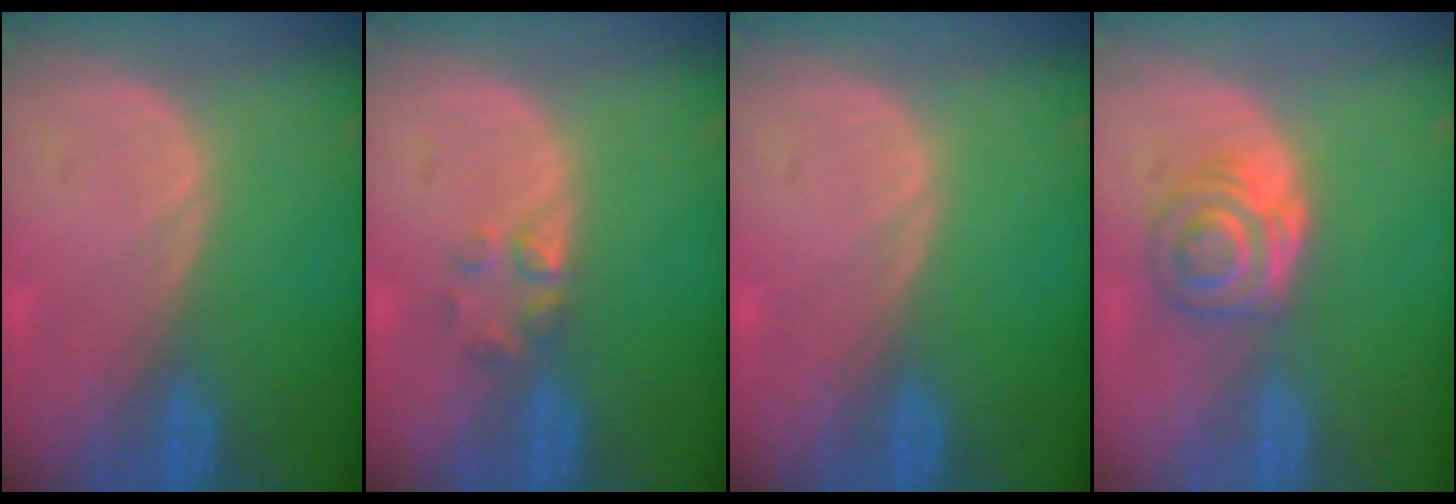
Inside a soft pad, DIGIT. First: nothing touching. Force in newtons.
{"total": 2.2, "press": 2.2, "slide": 0.2}
{"total": 0.0}
{"total": 6.2, "press": 5.2, "slide": 3.3}